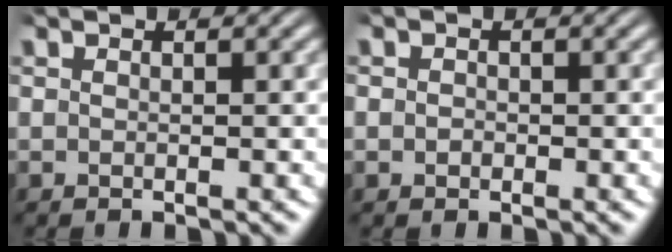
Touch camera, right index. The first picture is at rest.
{"total": 0.8, "force": [-0.3, 0.7, 0.1], "torque": [-0.005, -0.008, -0.002]}